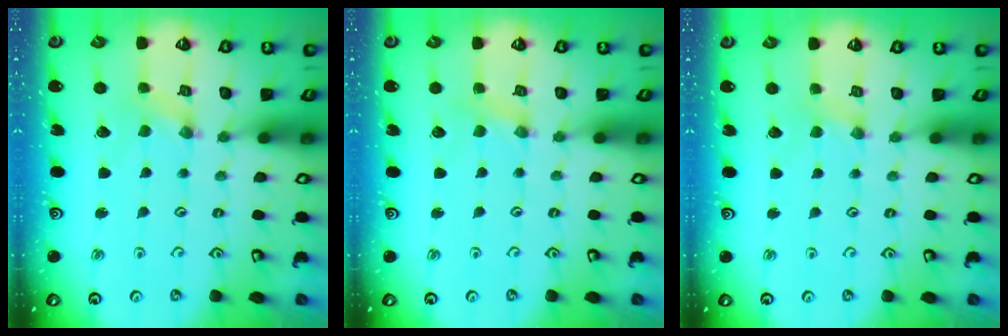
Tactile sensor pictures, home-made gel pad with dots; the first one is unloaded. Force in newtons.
{"total": 2.7, "press": 2.6, "slide": 0.5}
{"total": 1.6, "press": 1.5, "slide": 0.4}